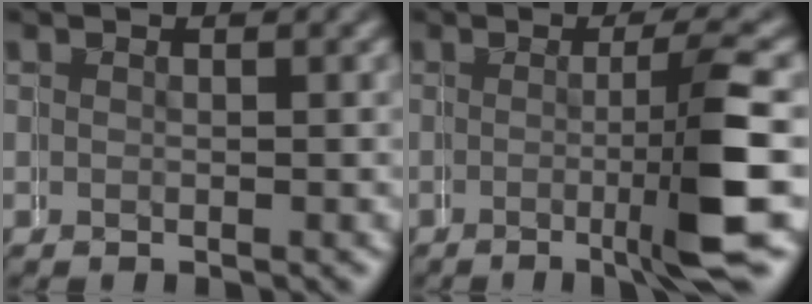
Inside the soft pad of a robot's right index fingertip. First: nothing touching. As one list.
[{"total": 5.1, "force": [-0.6, -1.0, 4.9], "torque": [-0.066, 0.002, -0.008]}]